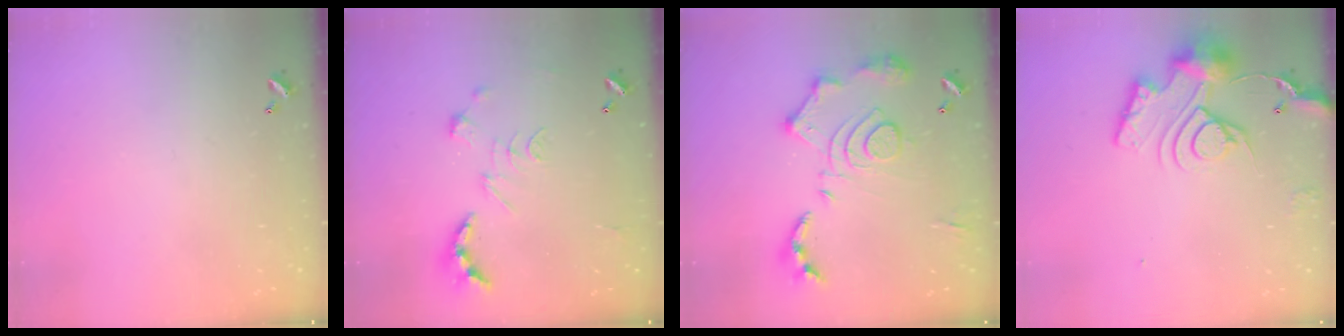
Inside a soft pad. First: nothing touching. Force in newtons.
{"total": 2.5, "press": 2.0, "slide": 1.5}
{"total": 16.6, "press": 16.6, "slide": 1.7}
{"total": 13.9, "press": 13.8, "slide": 1.6}